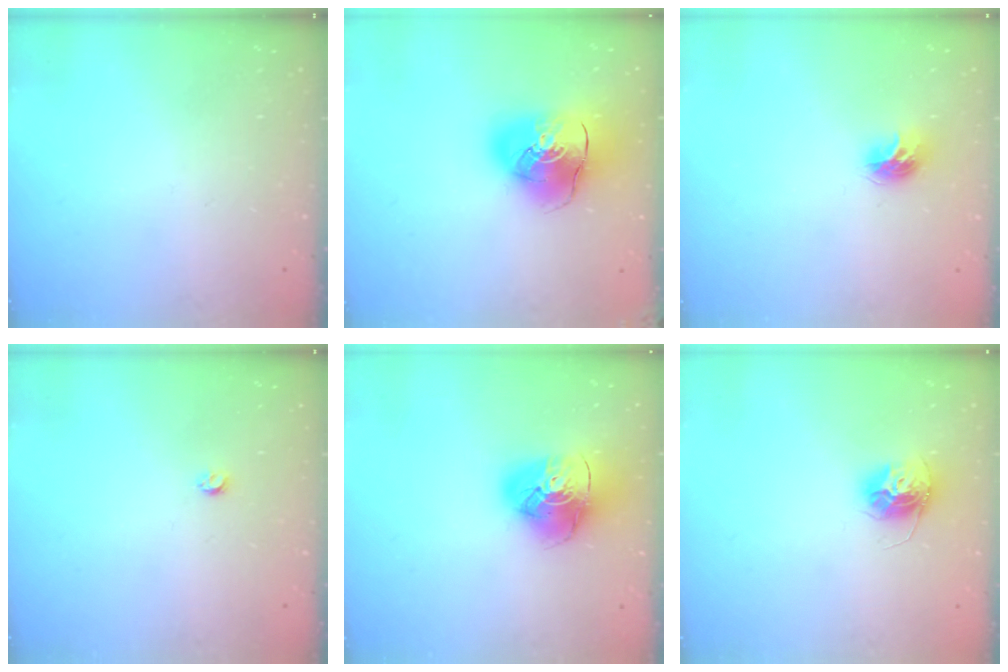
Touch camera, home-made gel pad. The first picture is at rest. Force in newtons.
{"total": 15.9, "press": 15.6, "slide": 2.7}
{"total": 8.6, "press": 8.6, "slide": 0.0}
{"total": 2.9, "press": 2.8, "slide": 0.5}
{"total": 13.8, "press": 13.7, "slide": 1.4}
{"total": 11.9, "press": 11.9, "slide": 1.0}